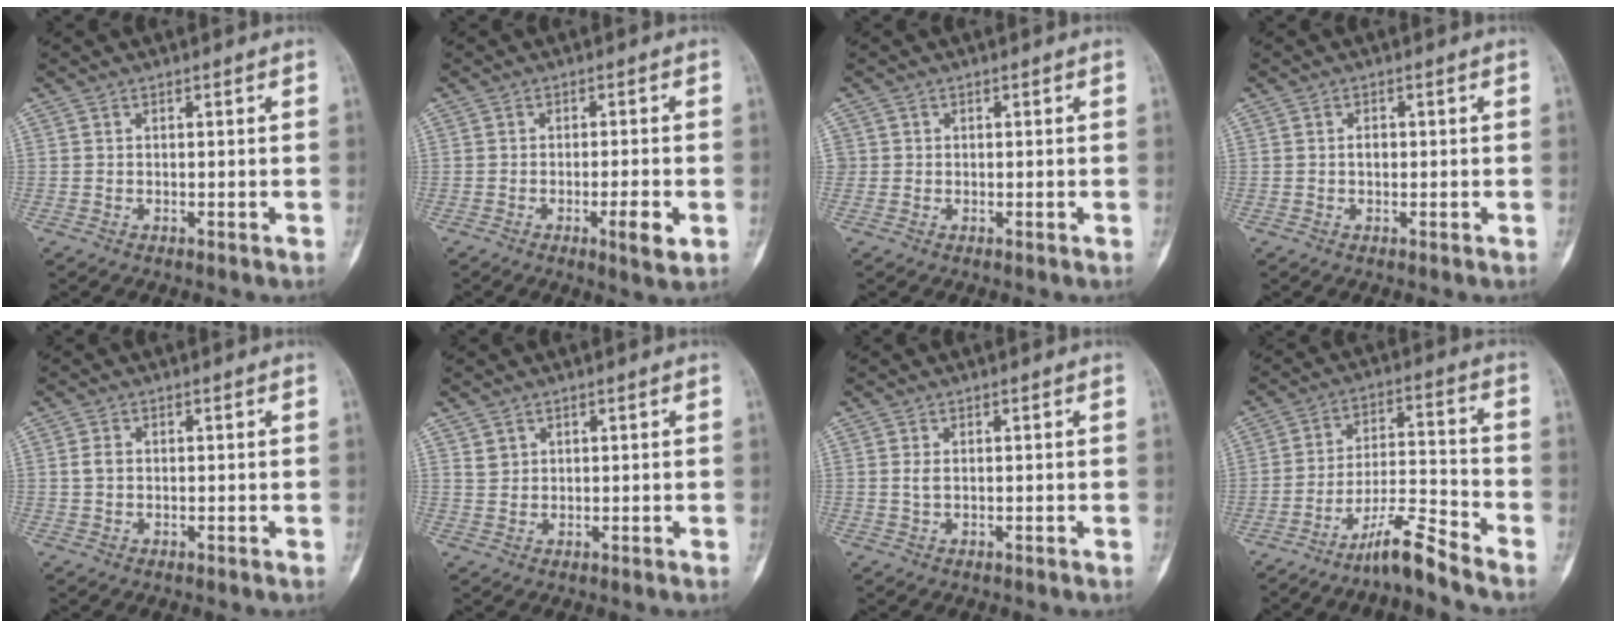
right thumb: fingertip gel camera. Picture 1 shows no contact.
{"total": 4.6, "force": [-1.5, 0.8, 4.3], "torque": [-0.068, -0.001, -0.021]}
{"total": 1.1, "force": [0.0, 1.1, 0.0], "torque": [0.008, 0.005, -0.002]}
{"total": 1.3, "force": [0.0, 0.9, 0.9], "torque": [-0.013, 0.002, -0.002]}
{"total": 1.6, "force": [0.1, 1.2, 1.1], "torque": [-0.023, 0.003, 0.003]}
{"total": 1.8, "force": [1.1, 1.3, 0.4], "torque": [0.005, -0.004, 0.020]}
{"total": 1.1, "force": [0.2, 0.6, 1.0], "torque": [-0.021, 0.000, 0.006]}
{"total": 8.7, "force": [-7.3, 0.1, 4.6], "torque": [-0.081, 0.068, -0.135]}